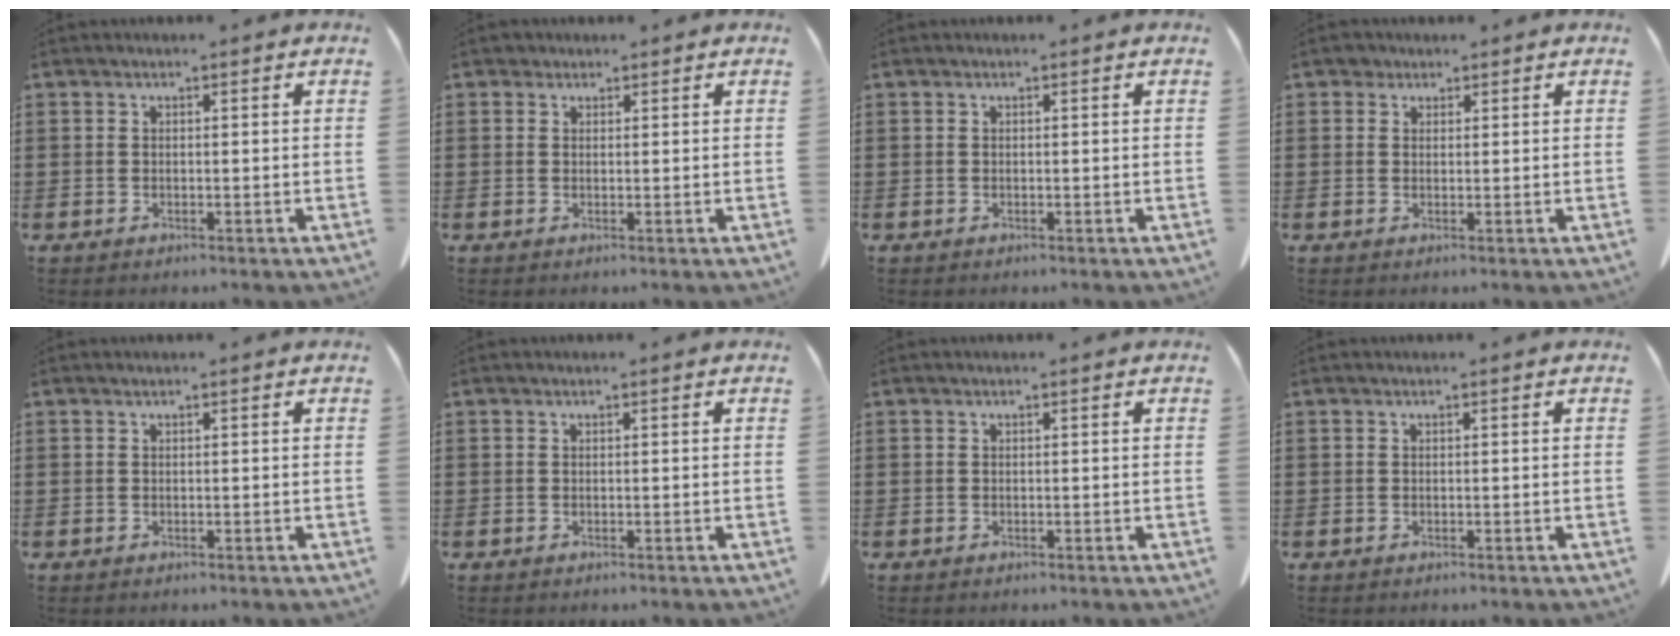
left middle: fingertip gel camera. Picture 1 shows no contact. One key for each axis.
{"total": 1.0, "fx": 0.8, "fy": 0.6, "fz": 0.1, "tx": -0.005, "ty": 0.003, "tz": 0.015}
{"total": 0.0}
{"total": 1.5, "fx": 1.1, "fy": 1.0, "fz": 0.1, "tx": -0.007, "ty": 0.005, "tz": 0.022}
{"total": 0.0}
{"total": 0.0}
{"total": 0.0}
{"total": 0.0}